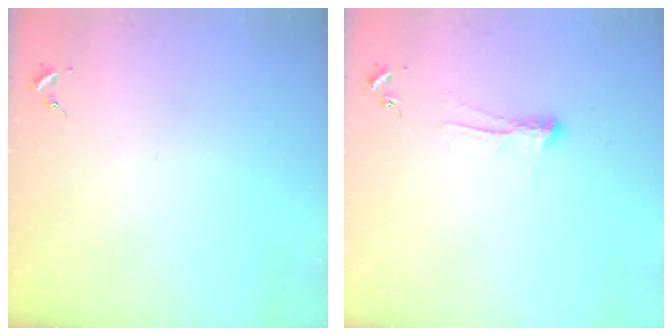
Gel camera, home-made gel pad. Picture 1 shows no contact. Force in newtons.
{"total": 6.9, "press": 6.9, "slide": 0.9}